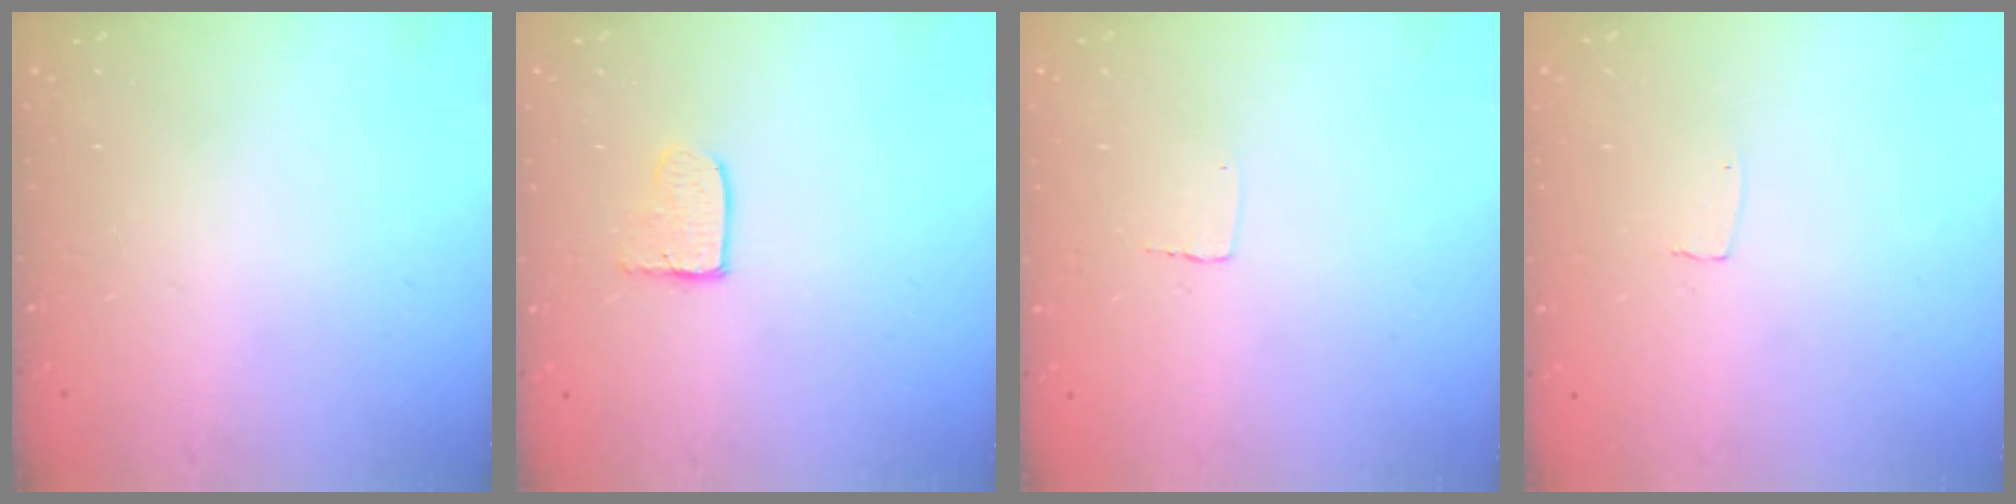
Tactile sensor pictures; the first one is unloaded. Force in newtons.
{"total": 3.3, "press": 3.3, "slide": 0.3}
{"total": 2.3, "press": 2.3, "slide": 0.1}
{"total": 3.0, "press": 3.0, "slide": 0.2}